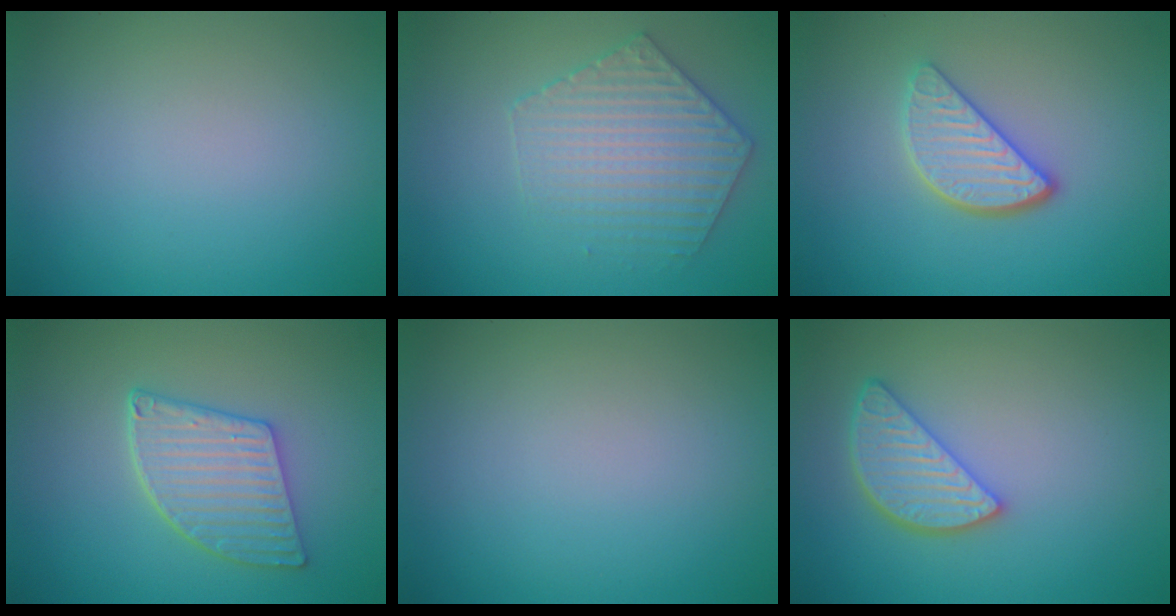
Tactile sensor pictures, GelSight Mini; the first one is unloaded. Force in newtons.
{"total": 3.8, "press": 3.8, "slide": 0.6}
{"total": 3.4, "press": 2.9, "slide": 1.9}
{"total": 4.8, "press": 4.1, "slide": 2.5}
{"total": 0.0}
{"total": 3.7, "press": 3.2, "slide": 1.9}